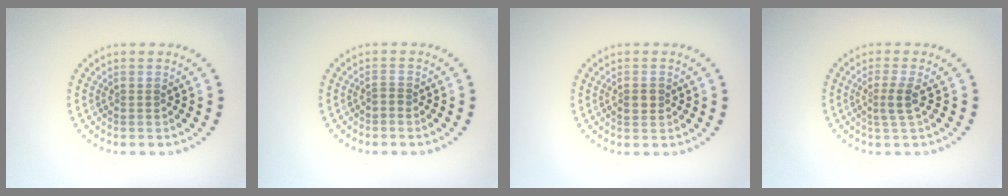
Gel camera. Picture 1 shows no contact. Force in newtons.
{"total": 0.7, "press": 0.4, "slide": 0.6}
{"total": 1.3, "press": 1.3, "slide": 0.1}
{"total": 1.9, "press": 1.4, "slide": 1.2}